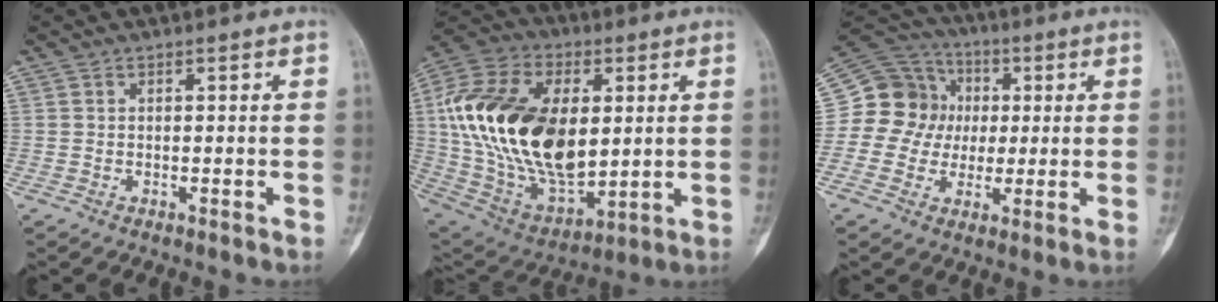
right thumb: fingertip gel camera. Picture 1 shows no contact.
{"total": 29.1, "force": [3.3, 17.3, 23.2], "torque": [-0.442, -0.012, 0.068]}
{"total": 14.3, "force": [0.9, 13.3, 5.2], "torque": [-0.064, 0.034, 0.013]}